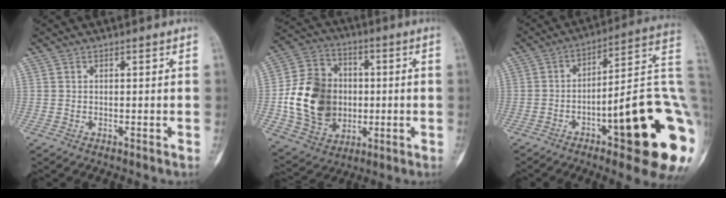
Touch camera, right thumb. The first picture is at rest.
{"total": 18.9, "force": [-1.2, 15.0, 11.4], "torque": [-0.177, 0.016, -0.013]}
{"total": 27.2, "force": [-6.4, 6.2, 25.7], "torque": [-0.278, 0.017, -0.085]}